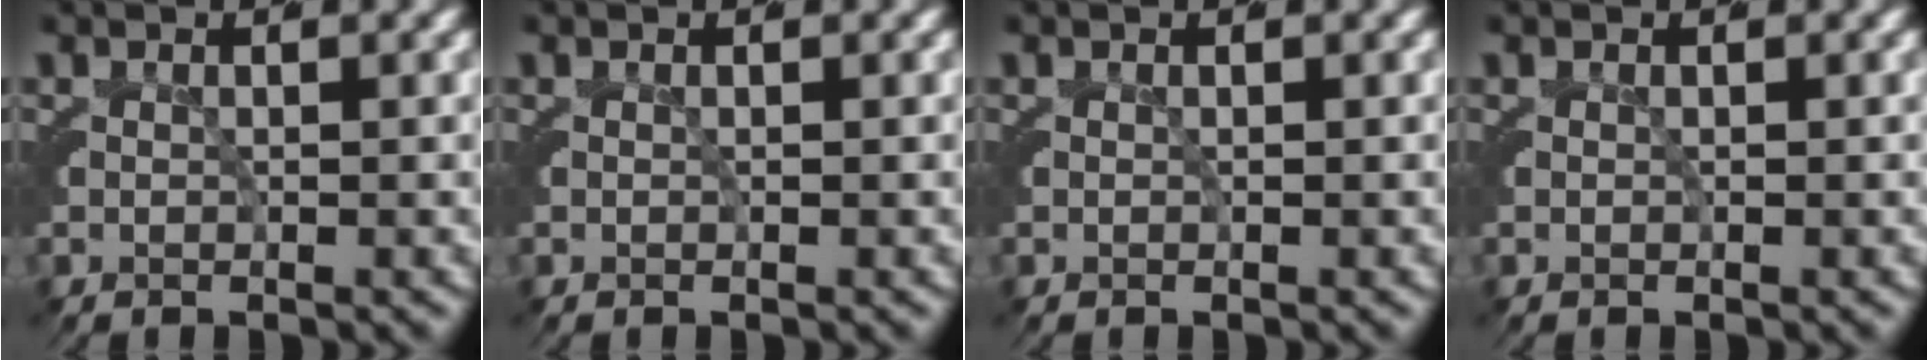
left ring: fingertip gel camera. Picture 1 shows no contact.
{"total": 0.0}
{"total": 0.0}
{"total": 0.0}